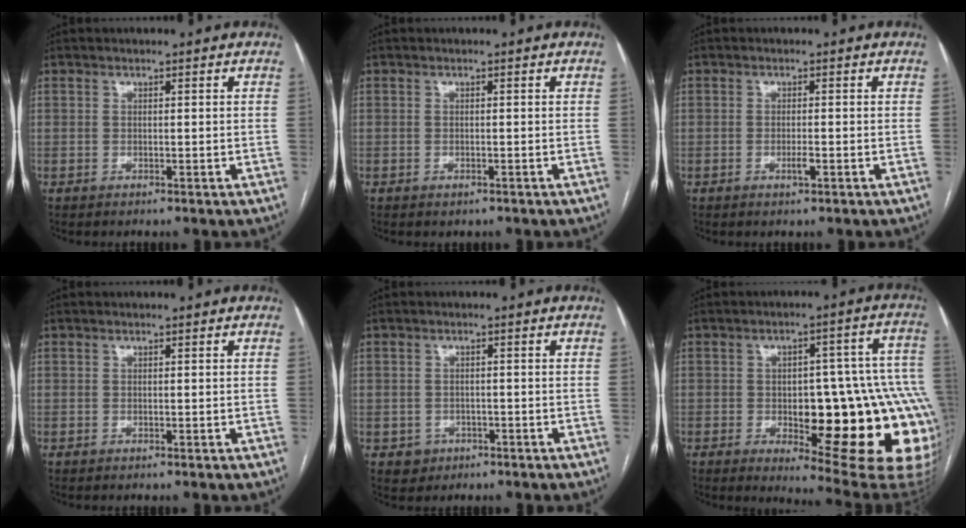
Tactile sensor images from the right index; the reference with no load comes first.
{"total": 1.0, "force": [-0.5, 0.6, 0.6], "torque": [-0.008, 0.000, 0.000]}
{"total": 1.6, "force": [-0.6, 0.2, 1.4], "torque": [-0.028, -0.002, -0.010]}
{"total": 0.0}
{"total": 2.8, "force": [-1.2, 2.6, 0.3], "torque": [0.003, 0.010, -0.011]}
{"total": 24.9, "force": [-4.8, 7.1, 23.4], "torque": [-0.197, 0.024, -0.037]}